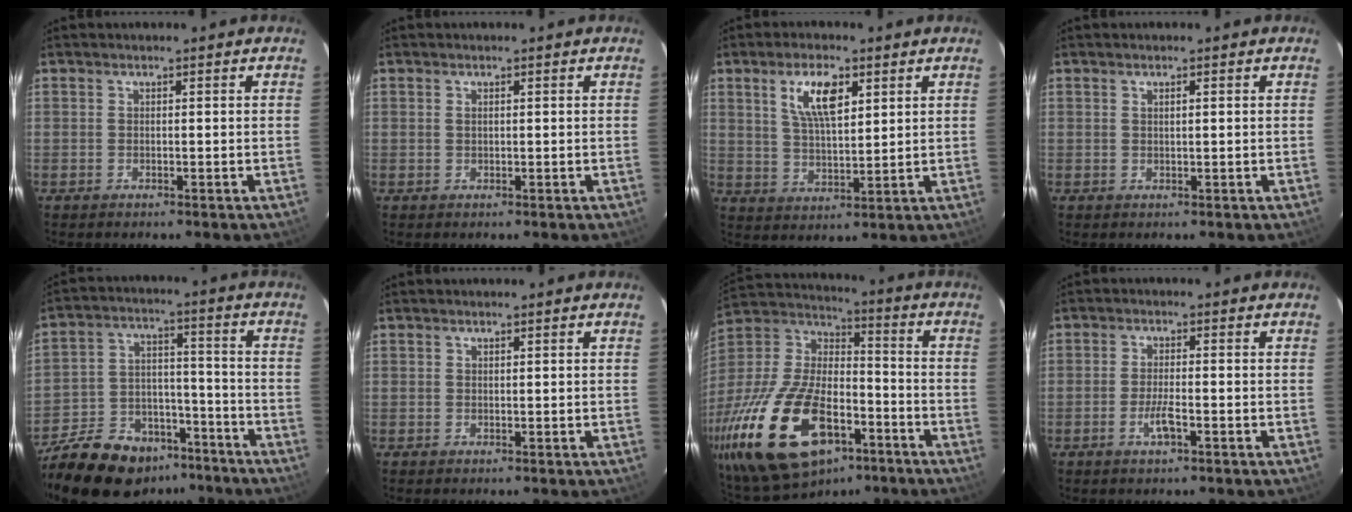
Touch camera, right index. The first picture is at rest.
{"total": 0.6, "force": [0.2, 0.3, 0.4], "torque": [-0.009, 0.001, 0.004]}
{"total": 8.4, "force": [3.8, 3.3, 6.7], "torque": [-0.125, 0.008, 0.075]}
{"total": 0.8, "force": [0.4, 0.1, 0.8], "torque": [-0.014, 0.003, 0.007]}
{"total": 23.8, "force": [-17.5, 12.0, 10.7], "torque": [-0.241, 0.015, -0.260]}
{"total": 0.0}
{"total": 30.0, "force": [-15.1, 15.5, 20.7], "torque": [-0.439, -0.023, -0.251]}
{"total": 3.5, "force": [-1.8, 0.7, 3.0], "torque": [-0.062, -0.004, -0.035]}